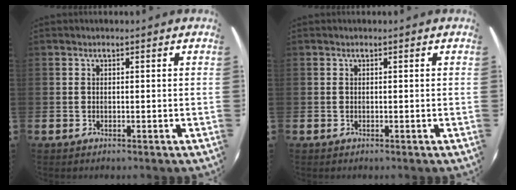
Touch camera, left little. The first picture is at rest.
{"total": 0.0}